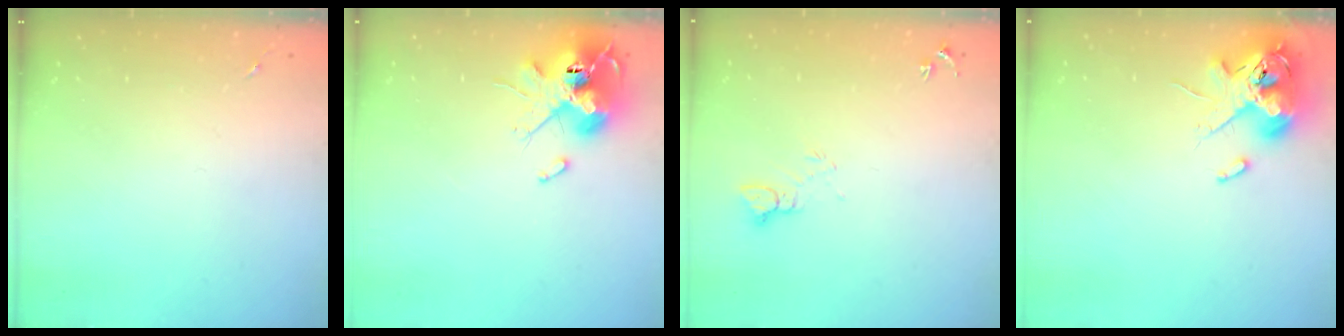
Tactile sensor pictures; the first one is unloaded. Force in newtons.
{"total": 13.9, "press": 13.8, "slide": 1.3}
{"total": 3.9, "press": 3.8, "slide": 0.4}
{"total": 13.2, "press": 13.0, "slide": 2.3}